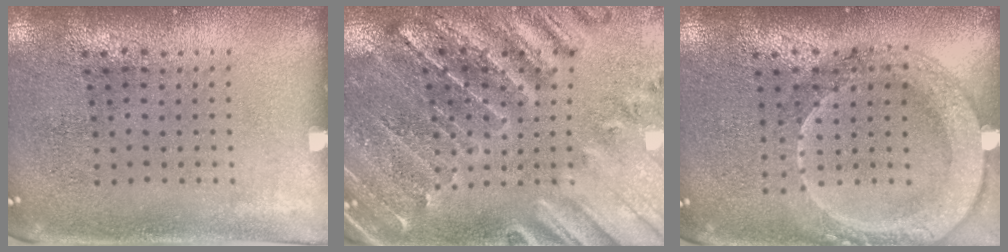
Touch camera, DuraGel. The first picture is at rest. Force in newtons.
{"total": 1.6, "press": 1.6, "slide": 0.3}
{"total": 2.0, "press": 1.9, "slide": 0.6}